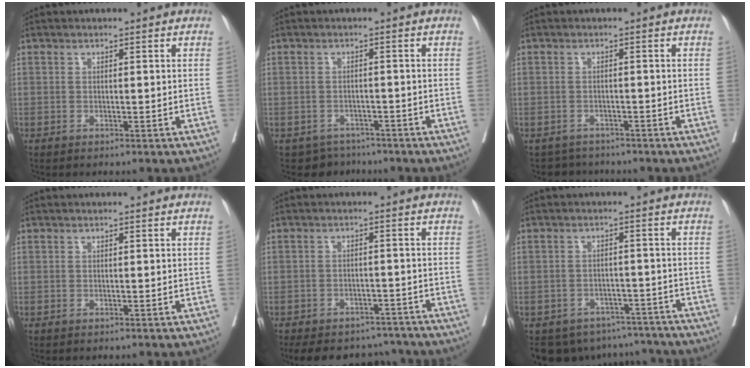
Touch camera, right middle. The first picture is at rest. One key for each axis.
{"total": 3.6, "fx": -2.9, "fy": 1.9, "fz": -0.7, "tx": 0.012, "ty": 0.006, "tz": -0.045}
{"total": 3.1, "fx": -2.8, "fy": 1.2, "fz": -0.7, "tx": 0.009, "ty": 0.000, "tz": -0.045}
{"total": 0.0}
{"total": 13.4, "fx": -11.7, "fy": 5.4, "fz": 3.7, "tx": -0.068, "ty": 0.009, "tz": -0.147}
{"total": 12.1, "fx": -10.3, "fy": 6.1, "fz": 1.9, "tx": -0.031, "ty": 0.014, "tz": -0.124}